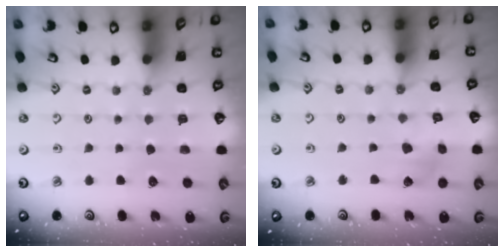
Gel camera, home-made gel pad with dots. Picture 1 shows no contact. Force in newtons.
{"total": 4.5, "press": 4.5, "slide": 0.4}